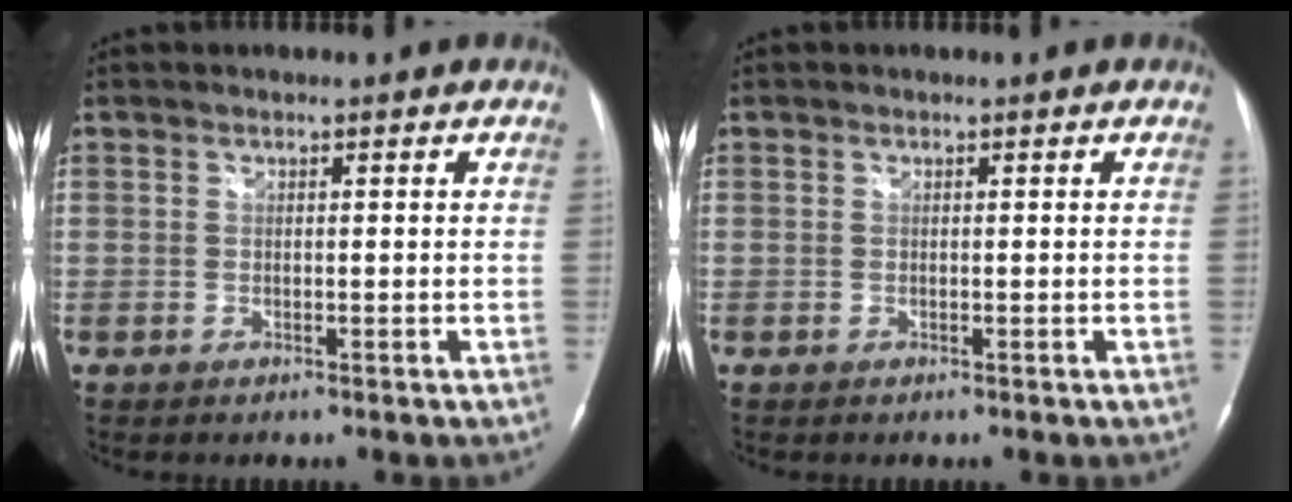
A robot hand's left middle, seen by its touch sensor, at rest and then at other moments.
{"total": 0.0}